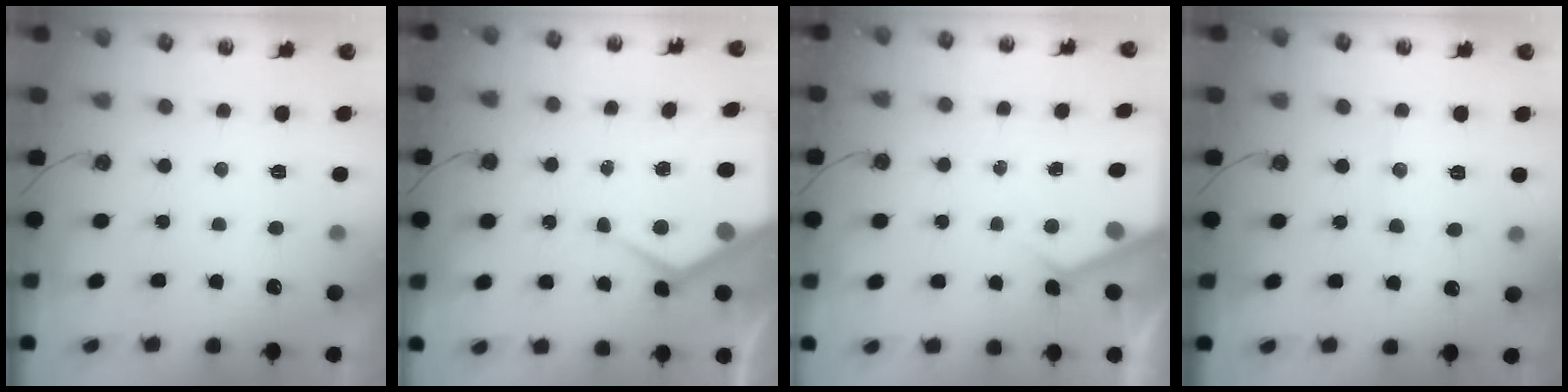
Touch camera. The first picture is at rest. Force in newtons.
{"total": 10.7, "press": 10.6, "slide": 1.3}
{"total": 3.5, "press": 3.4, "slide": 0.5}
{"total": 6.4, "press": 6.4, "slide": 0.5}